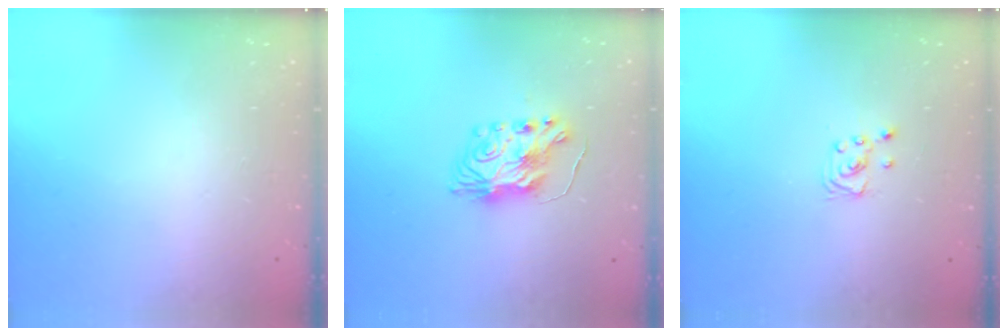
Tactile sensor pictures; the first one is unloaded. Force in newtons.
{"total": 8.1, "press": 8.0, "slide": 0.8}
{"total": 2.3, "press": 2.3, "slide": 0.2}